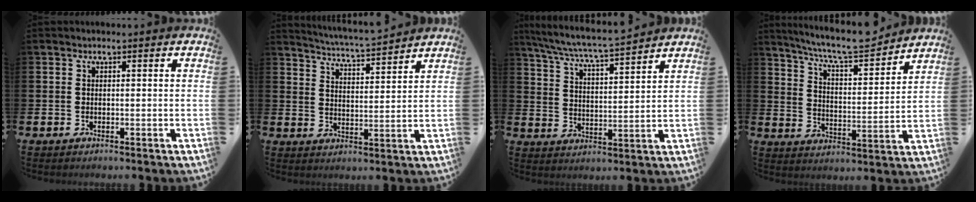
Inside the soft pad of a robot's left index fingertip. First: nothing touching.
{"total": 5.1, "force": [5.1, -0.5, 0.5], "torque": [-0.030, -0.038, 0.088]}
{"total": 6.8, "force": [6.5, -0.2, 2.0], "torque": [-0.064, -0.048, 0.112]}
{"total": 8.8, "force": [8.2, 0.9, 2.9], "torque": [-0.079, -0.056, 0.144]}